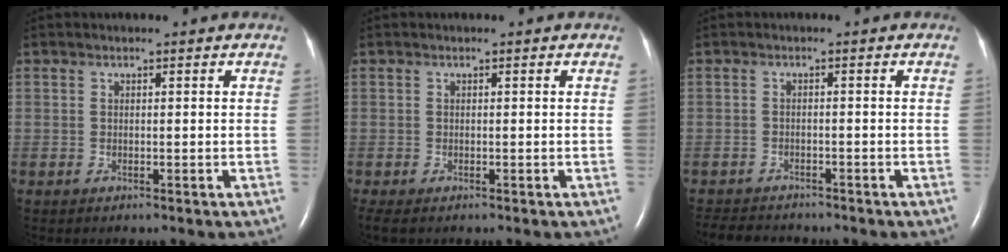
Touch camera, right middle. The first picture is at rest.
{"total": 2.0, "force": [-1.5, 0.7, 1.1], "torque": [-0.019, -0.007, -0.021]}
{"total": 6.1, "force": [-5.7, 1.7, 1.6], "torque": [-0.027, -0.009, -0.084]}